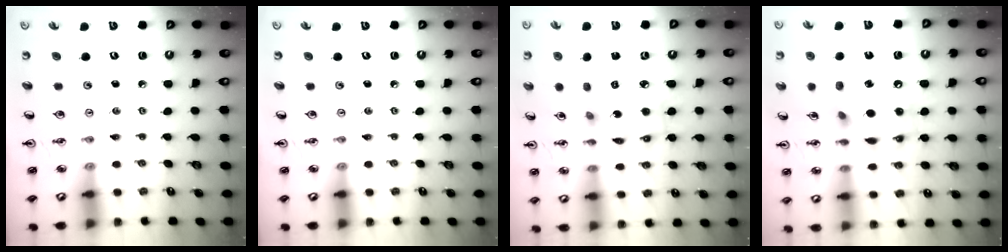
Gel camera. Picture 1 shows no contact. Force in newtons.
{"total": 0.0}
{"total": 13.3, "press": 13.2, "slide": 1.5}
{"total": 16.4, "press": 16.3, "slide": 1.6}